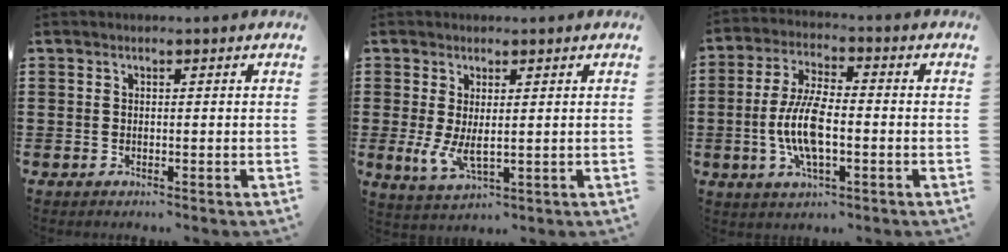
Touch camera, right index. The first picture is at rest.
{"total": 4.4, "force": [0.7, 1.7, 4.0], "torque": [-0.091, -0.005, 0.012]}
{"total": 9.2, "force": [-1.8, 3.4, 8.4], "torque": [-0.191, -0.010, -0.039]}